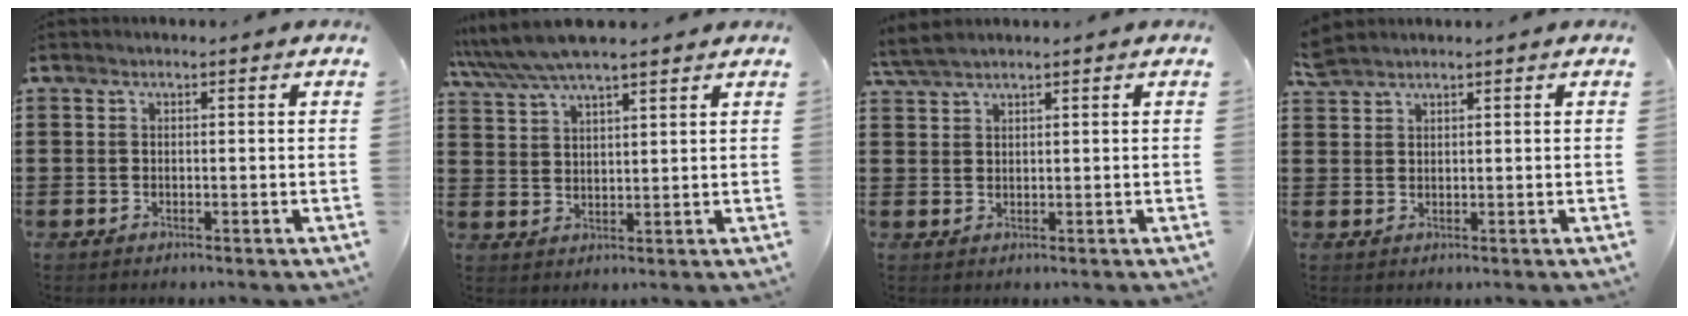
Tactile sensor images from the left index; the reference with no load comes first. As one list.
[{"total": 6.2, "force": [4.9, 0.2, 3.7], "torque": [-0.084, -0.010, 0.088]}, {"total": 2.7, "force": [2.3, 0.3, 1.4], "torque": [-0.033, 0.004, 0.045]}, {"total": 2.2, "force": [2.1, 0.4, 0.5], "torque": [-0.016, 0.002, 0.042]}]